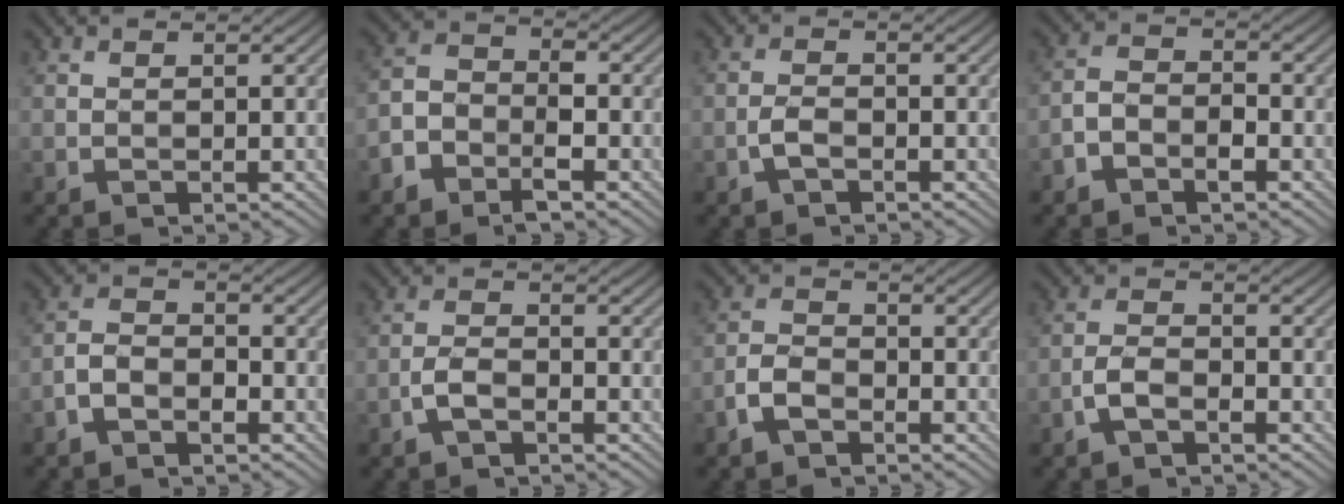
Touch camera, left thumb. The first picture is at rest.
{"total": 5.7, "force": [-3.3, 3.3, 3.2], "torque": [-0.057, 0.003, -0.073]}
{"total": 2.0, "force": [-1.1, 0.8, 1.5], "torque": [-0.031, 0.003, -0.026]}
{"total": 3.9, "force": [-2.3, 2.1, 2.4], "torque": [-0.042, 0.005, -0.052]}
{"total": 3.4, "force": [-2.1, 1.8, 2.0], "torque": [-0.037, 0.006, -0.048]}
{"total": 2.7, "force": [-1.5, 1.1, 1.9], "torque": [-0.042, 0.003, -0.037]}
{"total": 3.4, "force": [-2.2, 1.8, 2.0], "torque": [-0.043, 0.003, -0.054]}
{"total": 3.0, "force": [-1.8, 1.3, 2.1], "torque": [-0.045, 0.004, -0.042]}